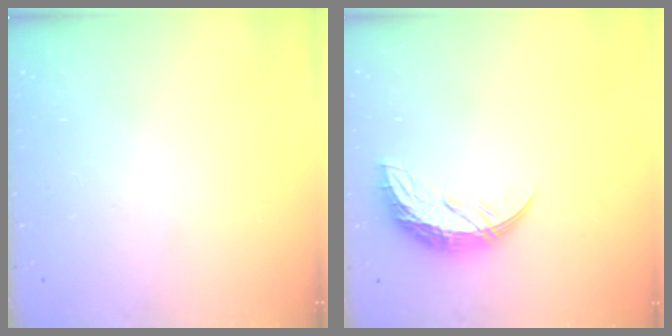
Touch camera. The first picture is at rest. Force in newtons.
{"total": 10.7, "press": 10.7, "slide": 0.4}